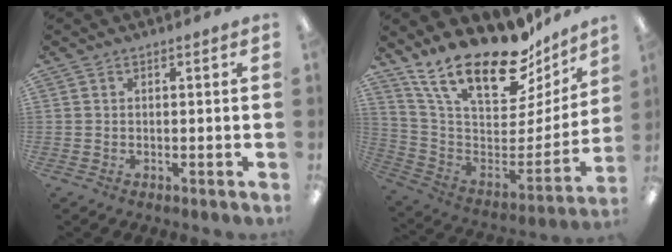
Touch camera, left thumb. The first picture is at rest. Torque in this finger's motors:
{"motor_torque": [0.90, 0.41, 0.97, -1.80, 0.12]}